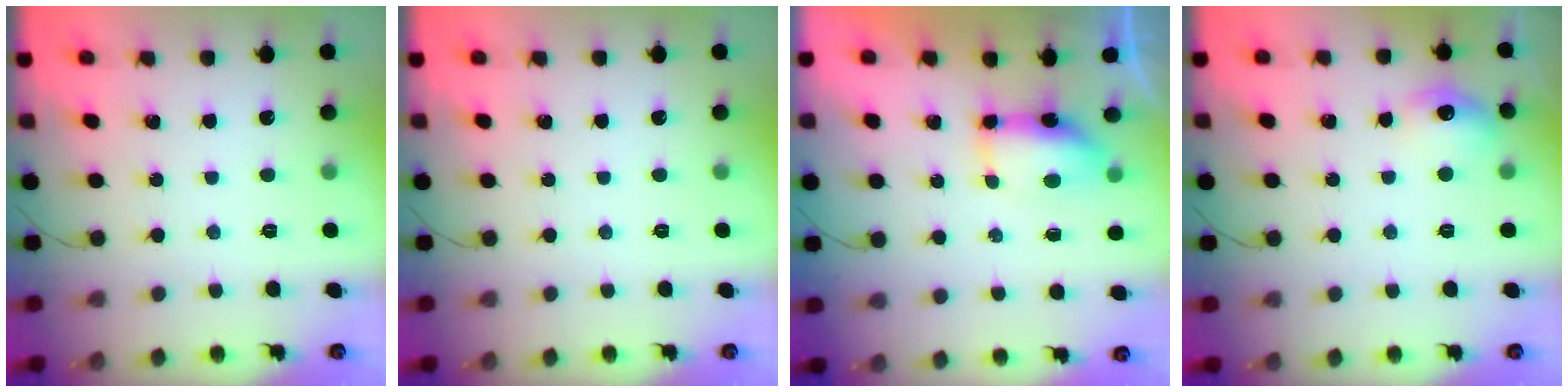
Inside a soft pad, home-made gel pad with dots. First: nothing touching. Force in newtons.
{"total": 0.0}
{"total": 12.1, "press": 8.2, "slide": 8.9}
{"total": 9.0, "press": 8.9, "slide": 1.0}